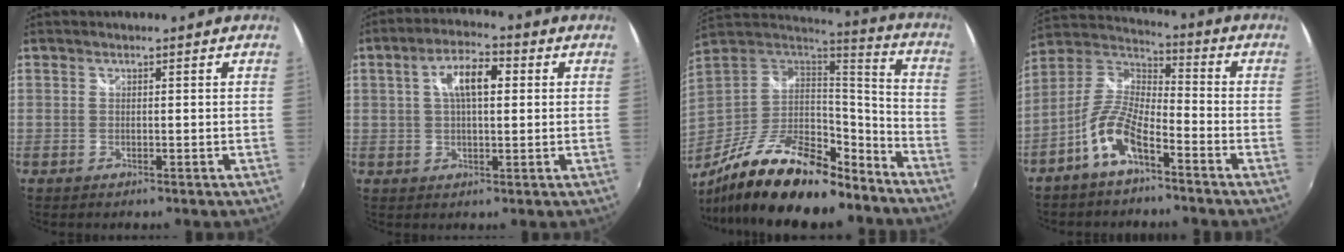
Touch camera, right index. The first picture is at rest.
{"total": 7.5, "force": [1.7, 3.2, 6.6], "torque": [-0.119, 0.018, 0.027]}
{"total": 26.3, "force": [-18.7, 9.4, 16.0], "torque": [-0.288, -0.015, -0.301]}
{"total": 10.2, "force": [-5.9, 4.0, 7.3], "torque": [-0.165, 0.012, -0.112]}